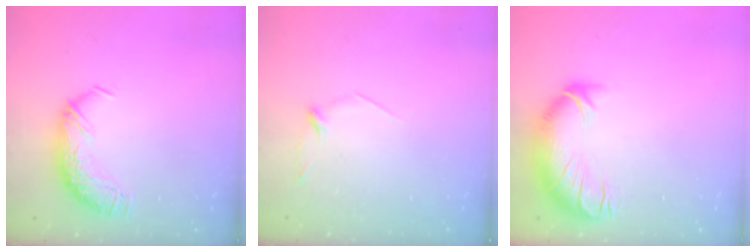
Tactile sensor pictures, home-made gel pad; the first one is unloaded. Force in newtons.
{"total": 7.7, "press": 7.7, "slide": 0.9}
{"total": 3.1, "press": 0.8, "slide": 3.0}